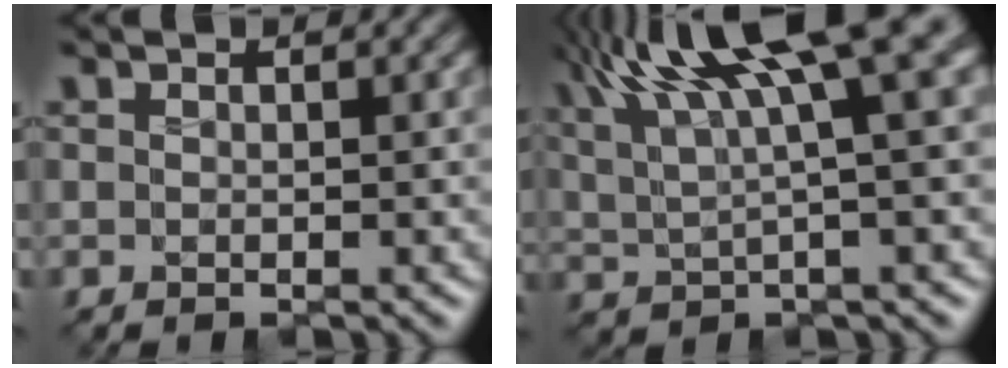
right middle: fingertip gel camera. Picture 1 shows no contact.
{"total": 14.2, "force": [7.2, 3.6, 11.7], "torque": [-0.199, 0.032, 0.116]}